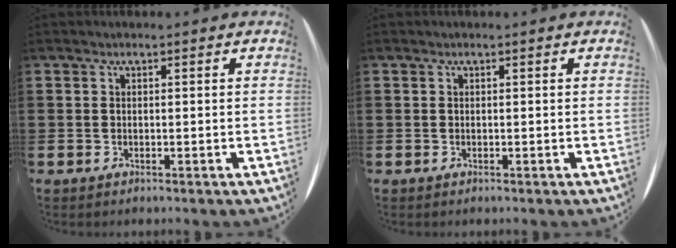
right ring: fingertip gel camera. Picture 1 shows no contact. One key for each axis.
{"total": 0.0}